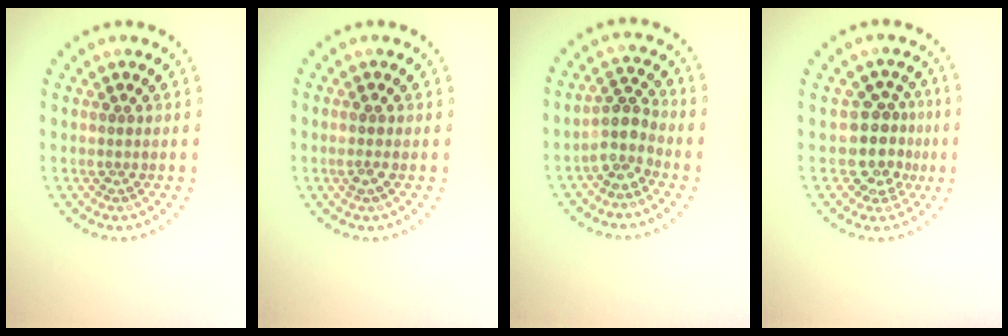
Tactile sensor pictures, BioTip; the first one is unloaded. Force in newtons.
{"total": 0.9, "press": 0.8, "slide": 0.3}
{"total": 2.7, "press": 2.1, "slide": 1.7}
{"total": 3.5, "press": 2.9, "slide": 2.0}